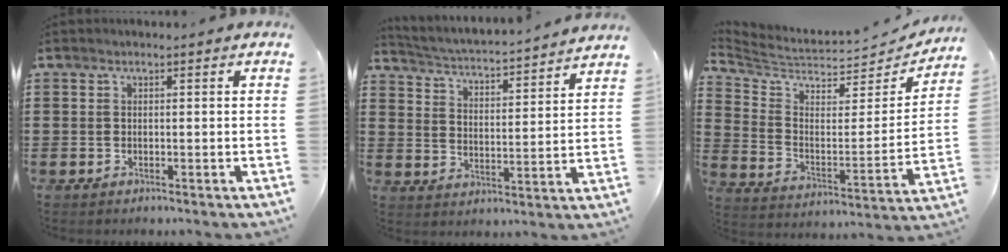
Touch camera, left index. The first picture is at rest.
{"total": 3.1, "force": [2.9, -0.8, 0.5], "torque": [-0.029, -0.037, 0.040]}
{"total": 4.8, "force": [4.3, 1.6, 1.6], "torque": [-0.062, -0.043, 0.071]}